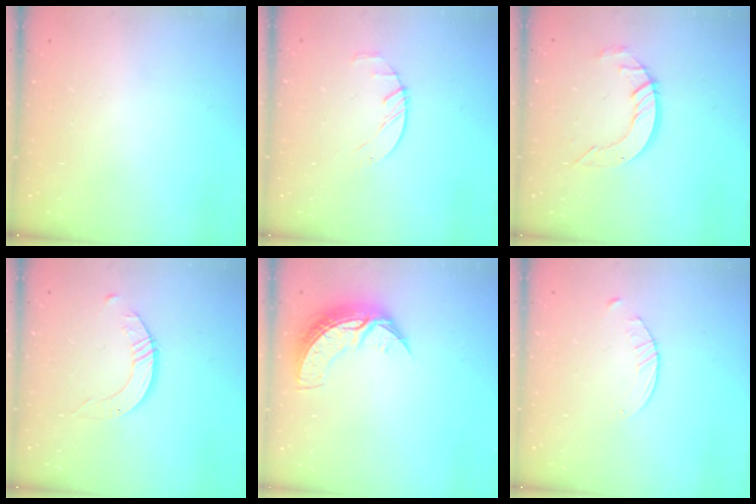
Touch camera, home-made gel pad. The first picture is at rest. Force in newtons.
{"total": 2.5, "press": 2.5, "slide": 0.4}
{"total": 8.7, "press": 8.6, "slide": 0.8}
{"total": 1.6, "press": 1.6, "slide": 0.2}
{"total": 7.9, "press": 7.9, "slide": 0.6}
{"total": 2.0, "press": 2.0, "slide": 0.3}